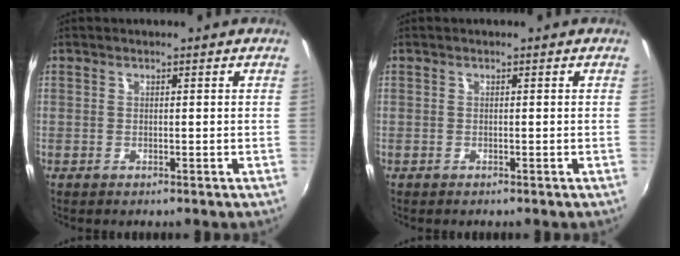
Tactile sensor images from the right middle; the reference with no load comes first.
{"total": 0.0}